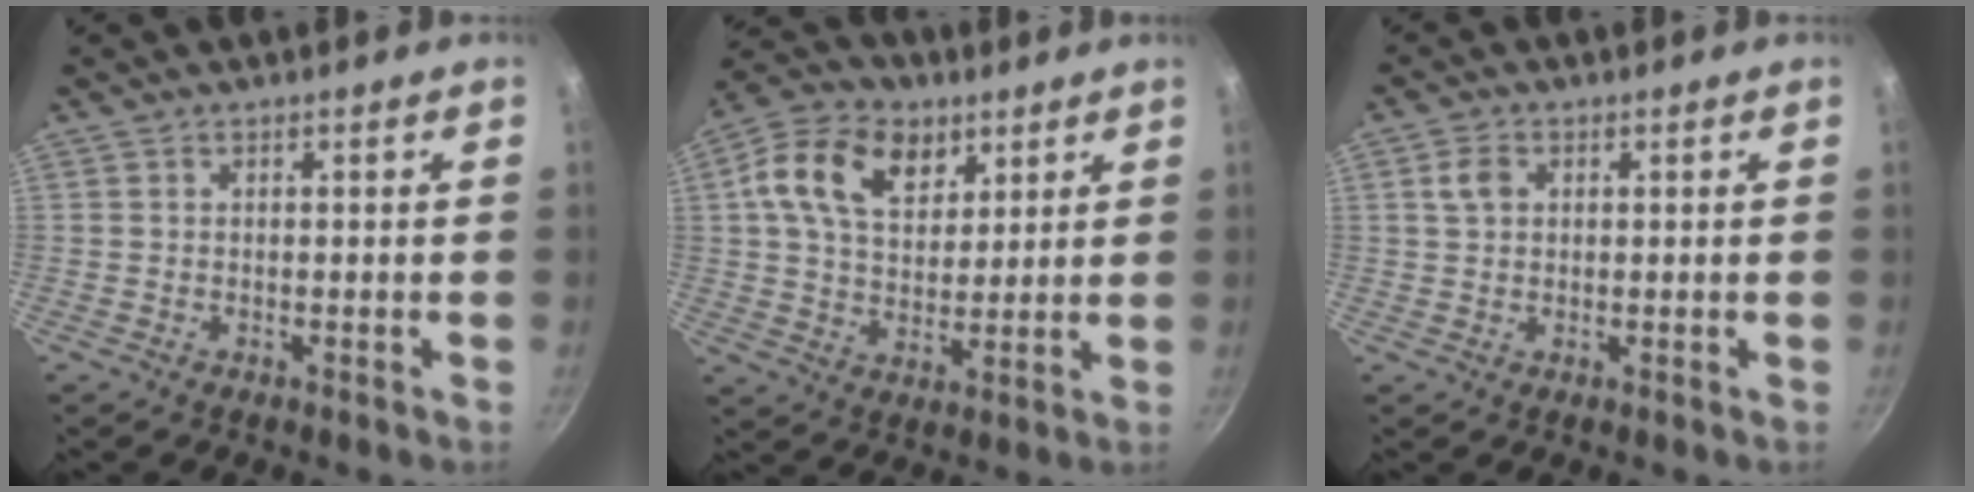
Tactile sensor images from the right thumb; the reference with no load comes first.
{"total": 14.4, "force": [5.8, 9.9, 8.7], "torque": [-0.133, -0.008, 0.092]}
{"total": 3.3, "force": [0.9, 2.6, 2.0], "torque": [-0.028, 0.005, 0.015]}